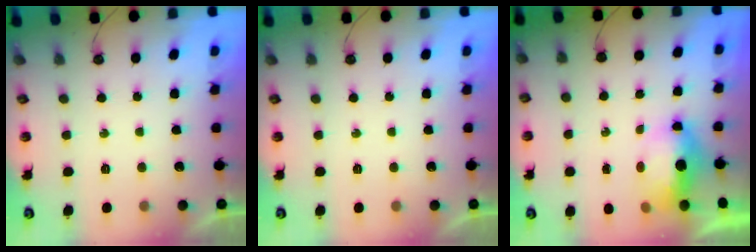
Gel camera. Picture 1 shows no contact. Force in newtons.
{"total": 0.0}
{"total": 7.0, "press": 6.8, "slide": 1.8}